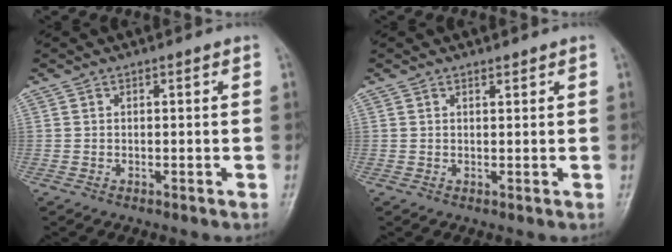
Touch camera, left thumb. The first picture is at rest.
{"total": 0.8, "force": [0.7, 0.2, 0.2], "torque": [-0.005, -0.006, 0.012]}